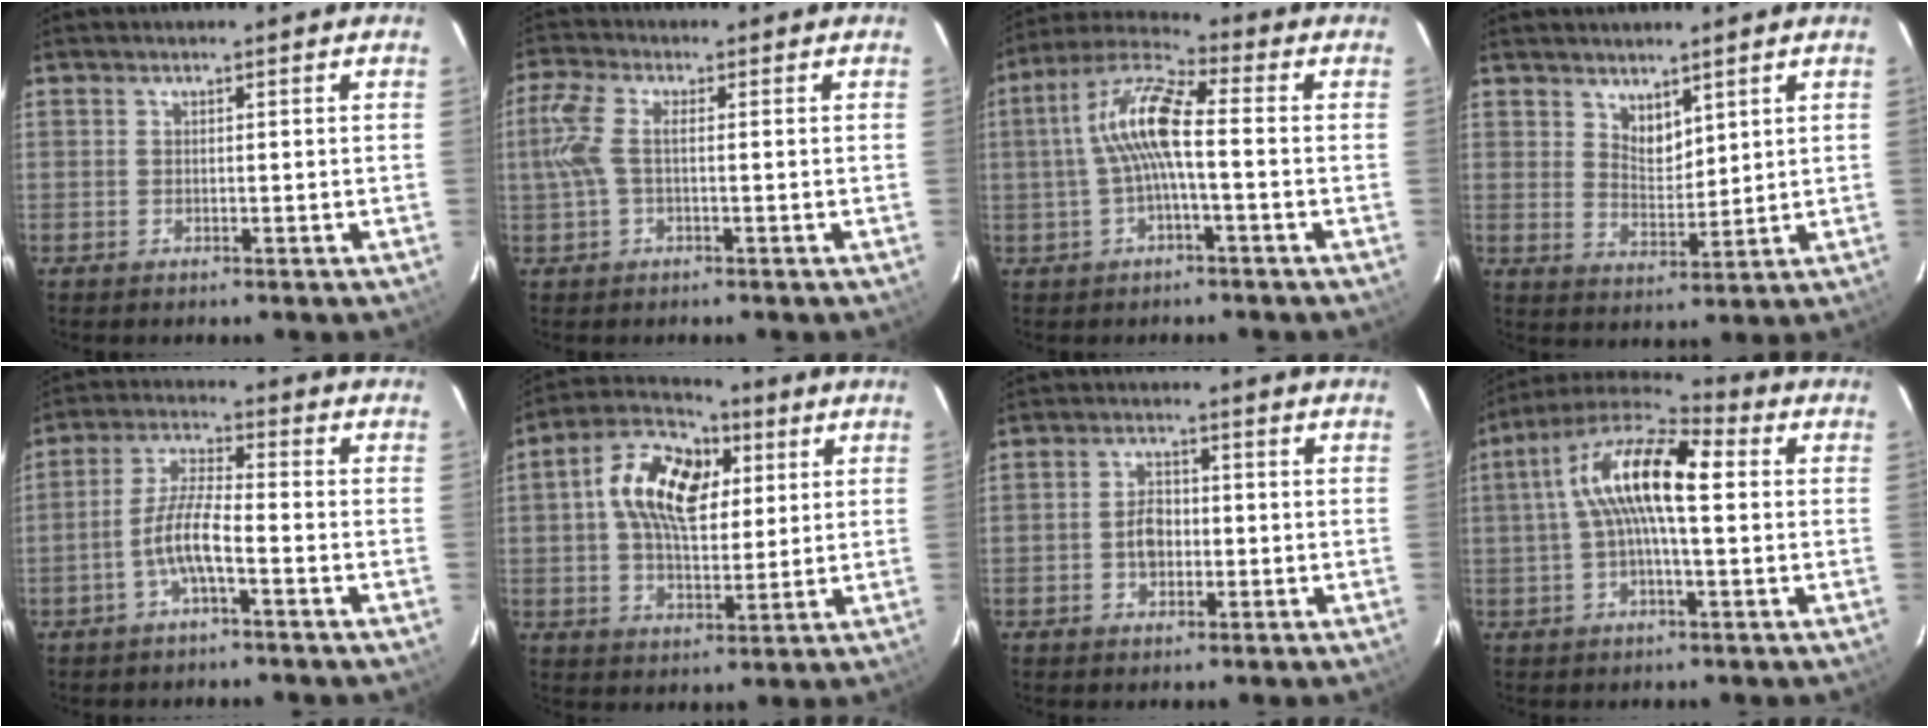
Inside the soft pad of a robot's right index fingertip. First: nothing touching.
{"total": 5.6, "force": [-0.1, 2.0, 5.3], "torque": [-0.122, 0.010, 0.000]}
{"total": 10.2, "force": [-0.4, 2.2, 10.0], "torque": [-0.206, 0.022, -0.011]}
{"total": 4.7, "force": [3.5, 2.4, 2.0], "torque": [-0.025, 0.000, 0.066]}
{"total": 6.3, "force": [-2.8, 0.9, 5.5], "torque": [-0.120, 0.010, -0.054]}
{"total": 14.6, "force": [3.9, 8.8, 11.1], "torque": [-0.209, 0.035, 0.060]}
{"total": 4.3, "force": [-0.8, 3.0, 2.9], "torque": [-0.053, 0.010, -0.010]}
{"total": 14.4, "force": [2.2, 4.5, 13.5], "torque": [-0.249, 0.028, 0.024]}